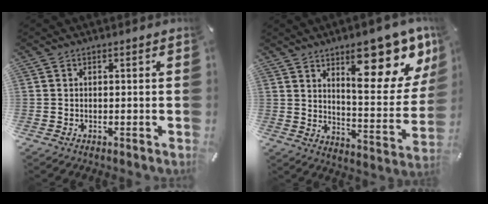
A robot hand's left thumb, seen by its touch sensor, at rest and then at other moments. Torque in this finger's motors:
{"motor_torque": [2.76, 2.24, 1.38, -1.39, 0.13]}